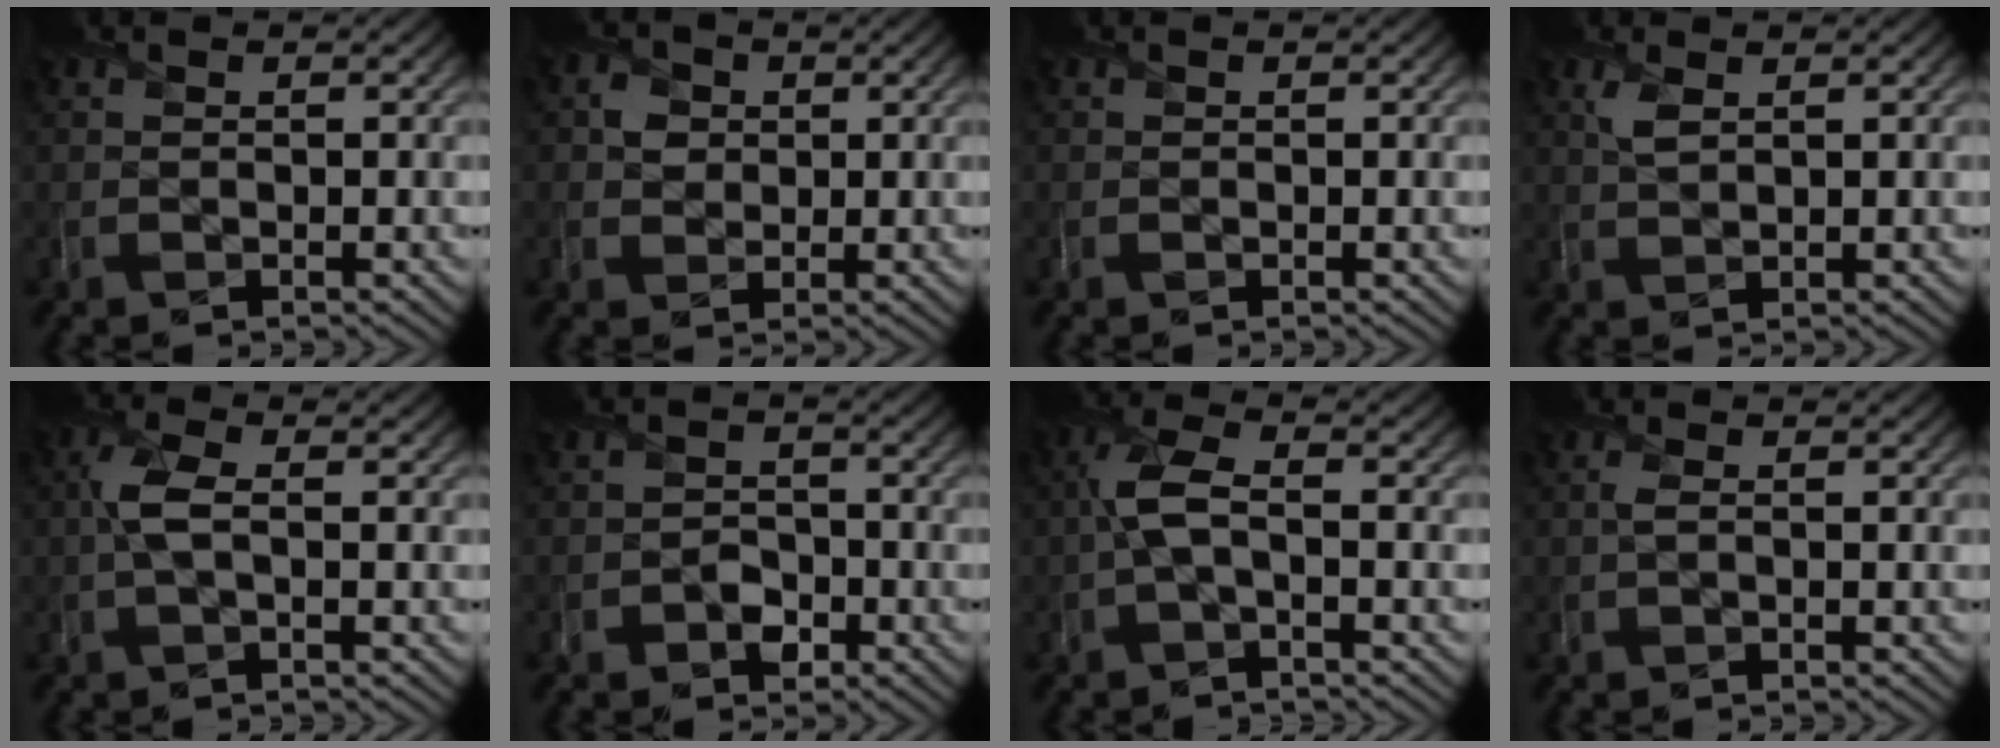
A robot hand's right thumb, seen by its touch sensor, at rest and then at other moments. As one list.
[{"total": 2.8, "force": [0.4, 2.6, 1.0], "torque": [-0.021, -0.001, 0.002]}, {"total": 0.0}, {"total": 2.1, "force": [1.0, 0.9, 1.7], "torque": [-0.047, 0.002, 0.022]}, {"total": 3.7, "force": [0.0, 1.4, 3.5], "torque": [-0.084, 0.008, -0.005]}, {"total": 2.7, "force": [-1.5, 1.9, 1.1], "torque": [-0.014, 0.000, -0.028]}, {"total": 4.6, "force": [-0.7, 1.7, 4.2], "torque": [-0.103, 0.009, -0.023]}, {"total": 1.2, "force": [0.1, 0.5, 1.1], "torque": [-0.030, 0.002, 0.000]}]